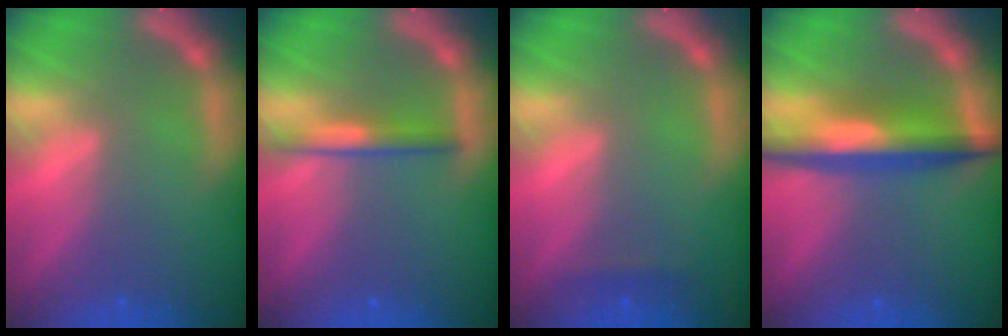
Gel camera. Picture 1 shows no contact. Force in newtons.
{"total": 2.5}
{"total": 0.9}
{"total": 6.5}